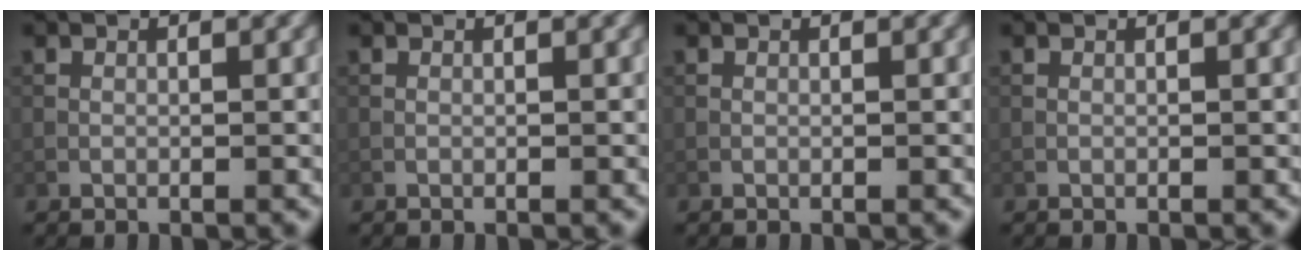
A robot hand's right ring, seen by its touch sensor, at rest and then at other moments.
{"total": 0.0}
{"total": 0.0}
{"total": 0.0}